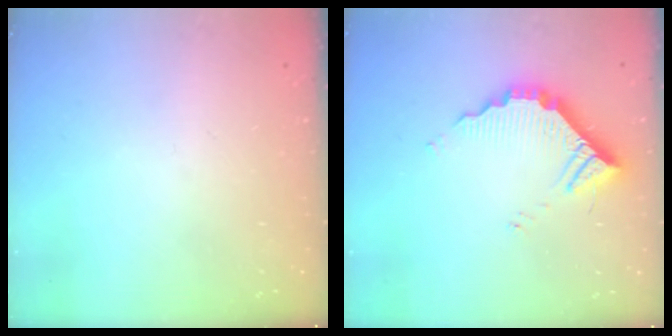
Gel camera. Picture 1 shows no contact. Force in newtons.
{"total": 9.6, "press": 9.6, "slide": 0.4}